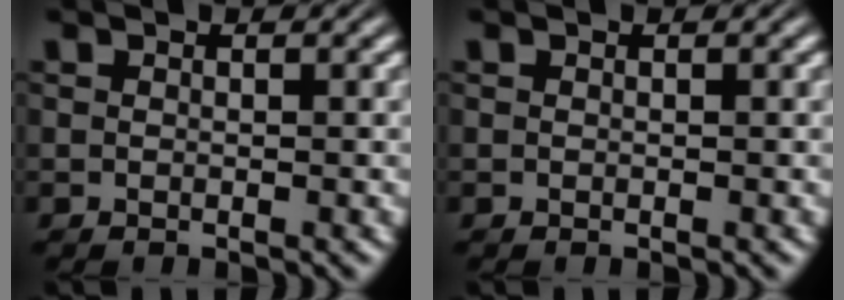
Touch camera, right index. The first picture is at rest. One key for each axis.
{"total": 0.0}